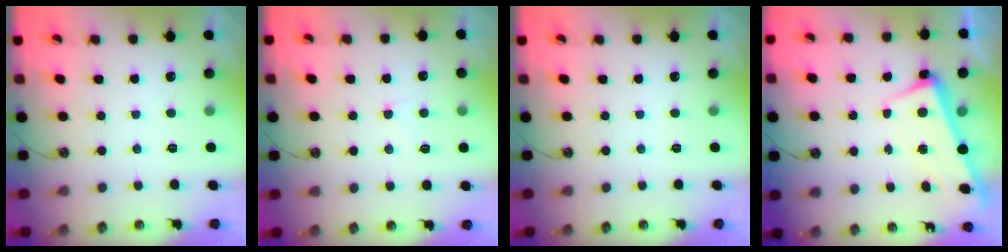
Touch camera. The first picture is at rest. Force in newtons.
{"total": 0.9, "press": 0.4, "slide": 0.8}
{"total": 0.0}
{"total": 2.3, "press": 2.2, "slide": 0.7}